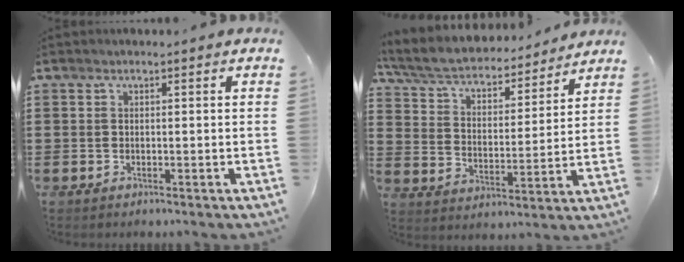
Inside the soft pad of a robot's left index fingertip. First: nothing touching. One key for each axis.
{"total": 5.3, "fx": 4.7, "fy": 1.3, "fz": 2.2, "tx": -0.064, "ty": -0.034, "tz": 0.075}